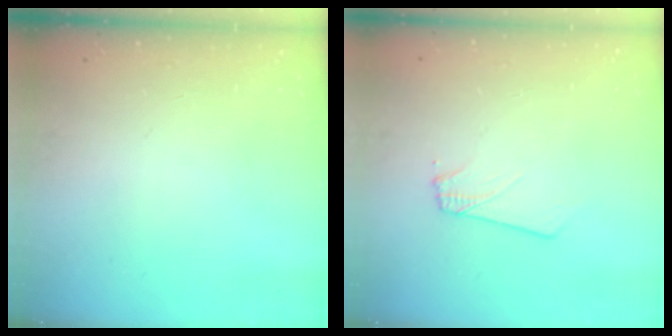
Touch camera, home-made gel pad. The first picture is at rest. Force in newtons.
{"total": 2.9, "press": 2.8, "slide": 0.3}